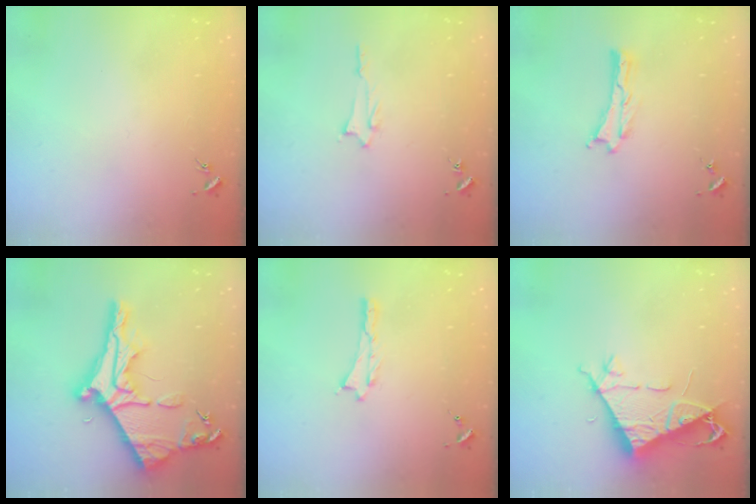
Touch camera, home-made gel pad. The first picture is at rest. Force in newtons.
{"total": 1.2, "press": 1.2, "slide": 0.1}
{"total": 0.0}
{"total": 10.1, "press": 10.1, "slide": 1.0}
{"total": 0.0}
{"total": 7.7, "press": 7.6, "slide": 1.2}